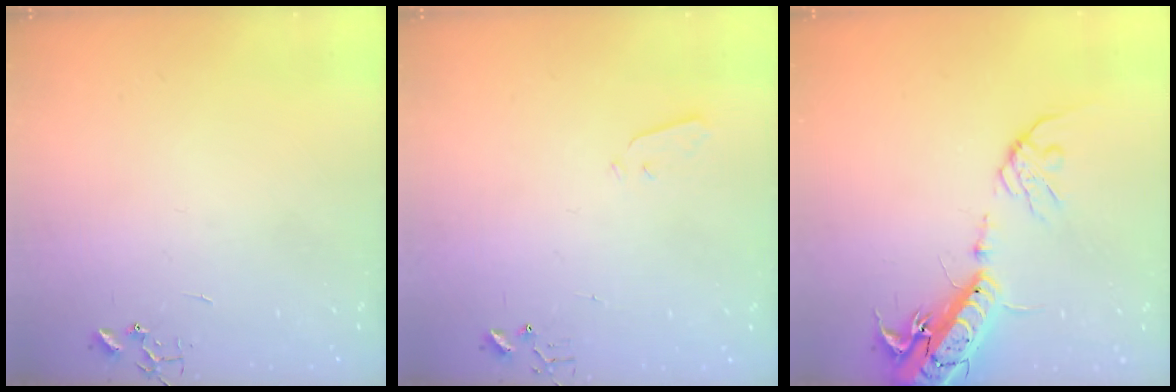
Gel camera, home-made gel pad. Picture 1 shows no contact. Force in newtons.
{"total": 3.0, "press": 2.9, "slide": 0.7}
{"total": 18.1, "press": 17.7, "slide": 3.8}